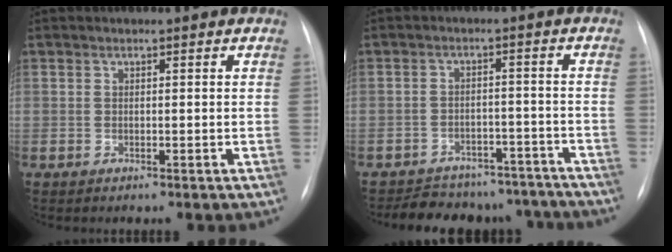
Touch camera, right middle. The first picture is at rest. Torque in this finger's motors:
{"motor_torque": [0.20, -0.24, 0.07, 0.04]}